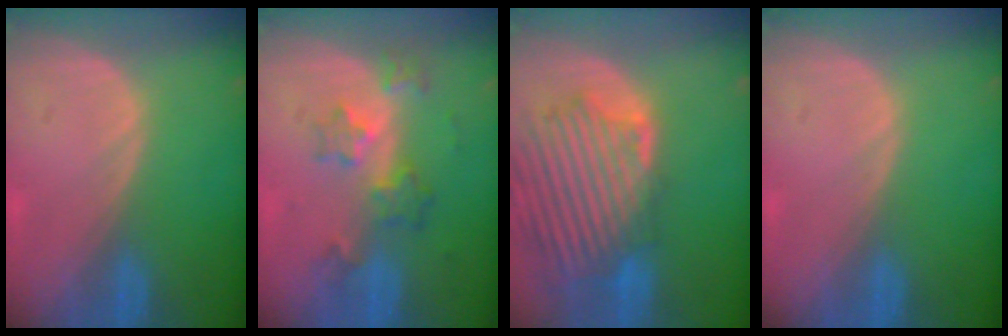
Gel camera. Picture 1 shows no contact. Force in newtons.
{"total": 6.1, "press": 5.5, "slide": 2.5}
{"total": 13.3, "press": 11.6, "slide": 6.4}
{"total": 0.0}